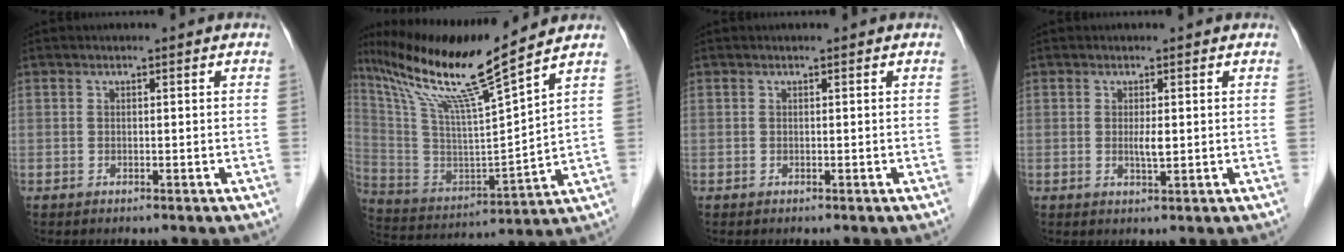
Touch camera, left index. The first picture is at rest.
{"total": 17.0, "force": [13.1, -1.6, 10.7], "torque": [-0.201, -0.006, 0.244]}
{"total": 0.0}
{"total": 1.7, "force": [0.3, 0.3, 1.7], "torque": [-0.033, -0.002, 0.005]}